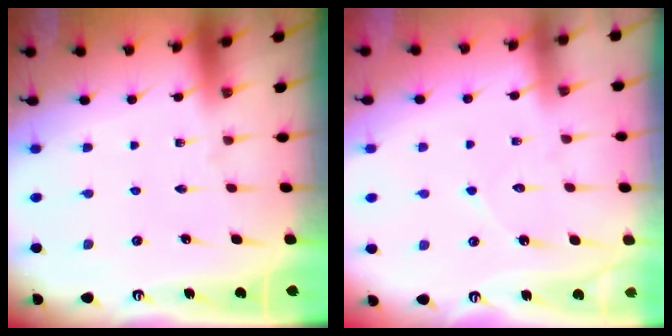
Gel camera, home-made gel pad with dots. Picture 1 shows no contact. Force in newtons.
{"total": 5.1, "press": 5.0, "slide": 0.6}